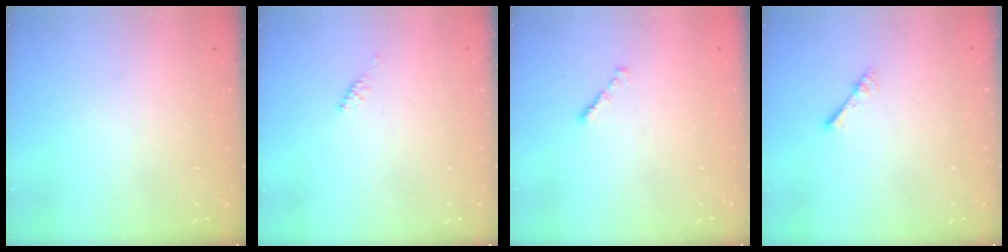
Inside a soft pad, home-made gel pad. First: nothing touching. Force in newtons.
{"total": 2.4, "press": 2.3, "slide": 0.7}
{"total": 0.8, "press": 0.7, "slide": 0.4}
{"total": 1.0, "press": 1.0, "slide": 0.3}